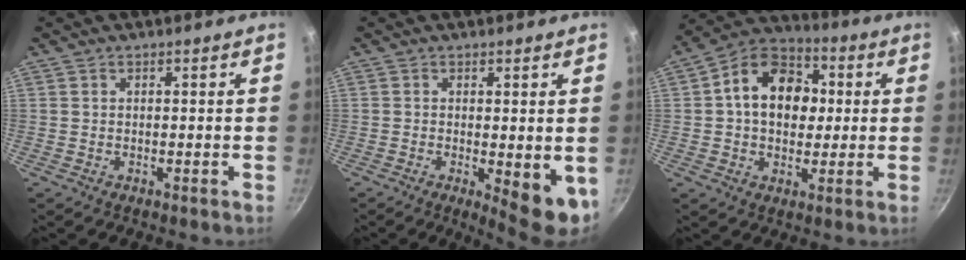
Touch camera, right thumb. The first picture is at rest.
{"total": 7.7, "force": [-1.2, 2.5, 7.2], "torque": [-0.083, -0.009, -0.008]}
{"total": 15.0, "force": [1.9, 11.2, 9.9], "torque": [-0.123, 0.022, 0.012]}